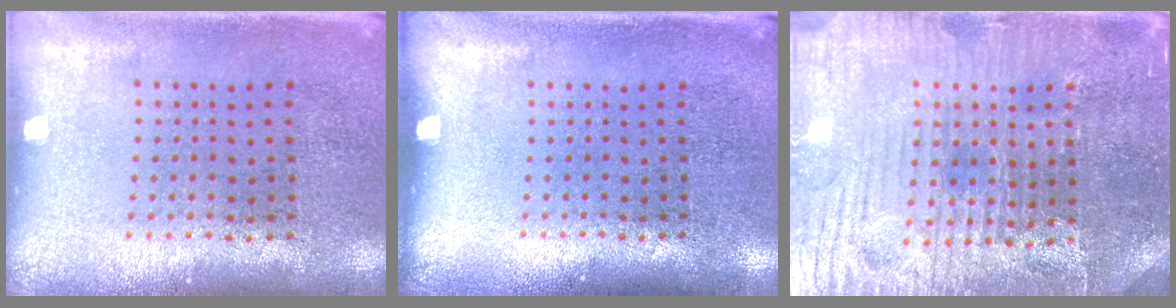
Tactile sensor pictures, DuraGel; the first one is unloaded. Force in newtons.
{"total": 0.0}
{"total": 4.9, "press": 4.7, "slide": 1.2}